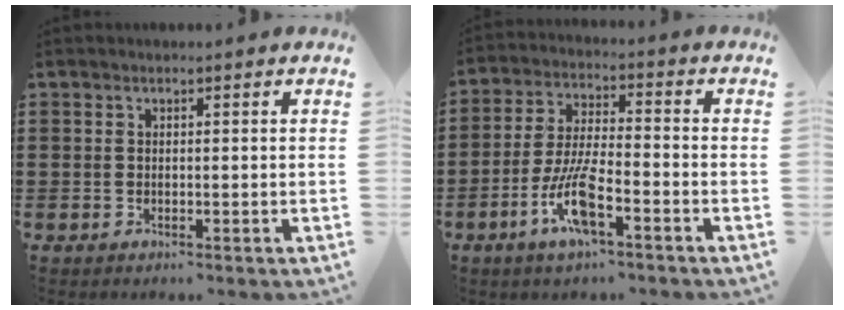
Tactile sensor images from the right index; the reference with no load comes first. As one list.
[{"total": 8.9, "force": [-4.4, 1.9, 7.5], "torque": [-0.166, -0.012, -0.083]}]